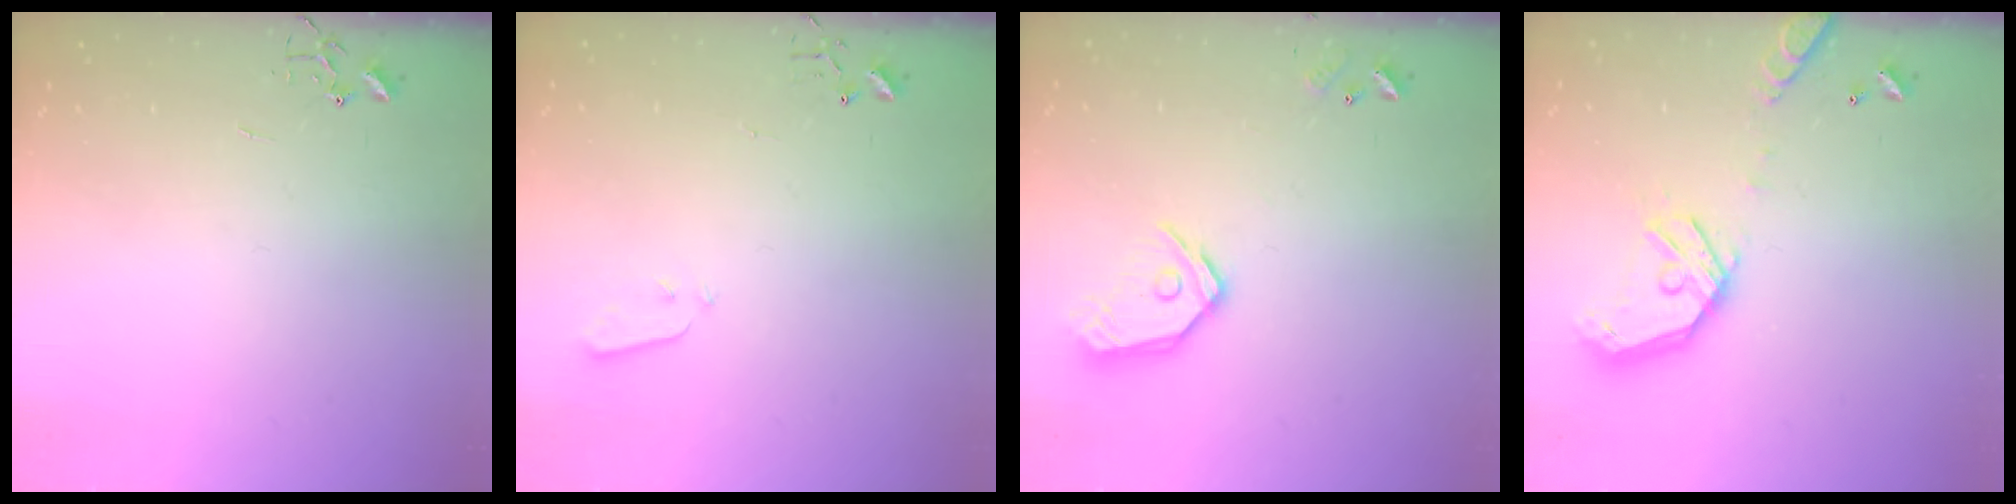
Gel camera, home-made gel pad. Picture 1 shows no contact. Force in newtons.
{"total": 3.0, "press": 3.0, "slide": 0.3}
{"total": 12.1, "press": 12.0, "slide": 1.5}
{"total": 16.2, "press": 16.0, "slide": 2.7}